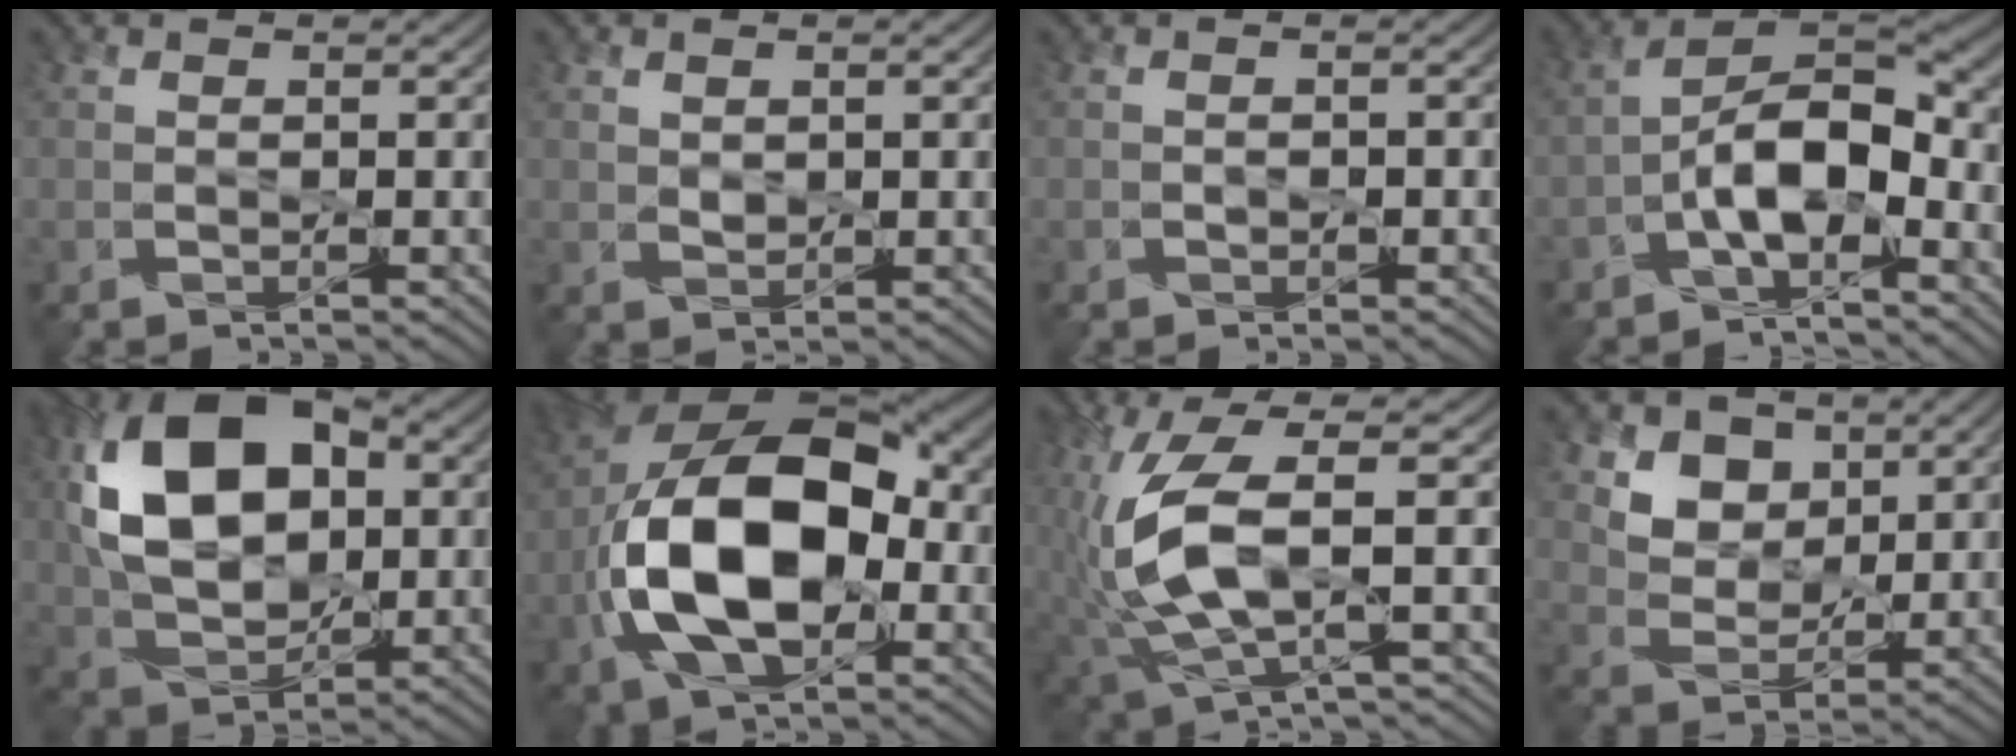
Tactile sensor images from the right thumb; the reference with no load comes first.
{"total": 1.2, "force": [0.7, 0.7, 0.7], "torque": [-0.024, 0.000, 0.010]}
{"total": 0.8, "force": [-0.5, 0.5, 0.3], "torque": [0.008, 0.004, -0.008]}
{"total": 7.4, "force": [-3.2, 3.1, 5.9], "torque": [-0.099, 0.019, -0.070]}
{"total": 14.5, "force": [2.8, 9.4, 10.7], "torque": [-0.221, 0.024, 0.051]}
{"total": 16.5, "force": [-2.9, 9.5, 13.2], "torque": [-0.252, -0.001, -0.055]}
{"total": 10.3, "force": [0.1, 3.7, 9.6], "torque": [-0.221, 0.005, 0.005]}
{"total": 7.5, "force": [3.5, 5.4, 3.9], "torque": [-0.086, -0.009, 0.066]}